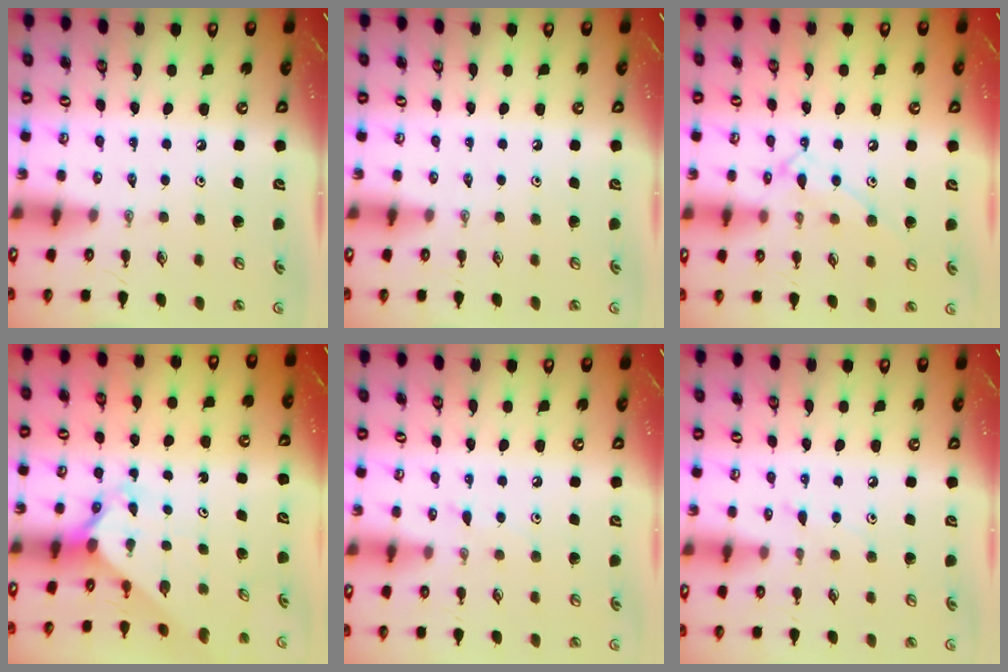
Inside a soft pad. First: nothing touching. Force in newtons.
{"total": 0.0}
{"total": 10.8, "press": 10.8, "slide": 0.8}
{"total": 2.5, "press": 2.5, "slide": 0.3}
{"total": 5.5, "press": 5.4, "slide": 0.7}
{"total": 4.8, "press": 4.7, "slide": 0.6}